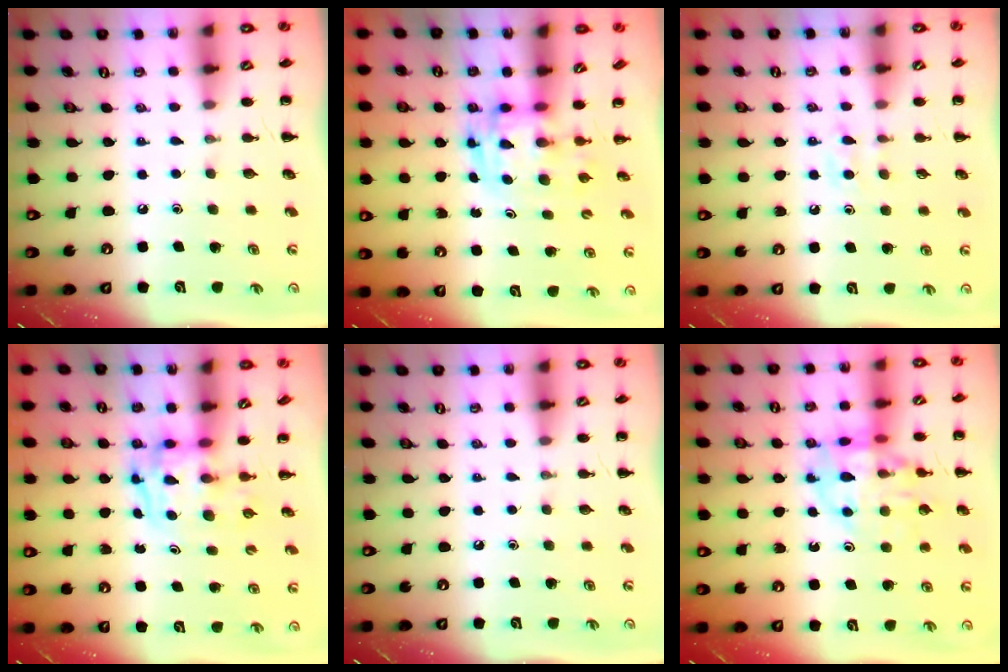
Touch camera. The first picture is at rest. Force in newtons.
{"total": 2.9, "press": 2.9, "slide": 0.5}
{"total": 4.9, "press": 4.7, "slide": 1.4}
{"total": 3.3, "press": 3.3, "slide": 0.6}
{"total": 0.0}
{"total": 13.8, "press": 13.6, "slide": 2.2}